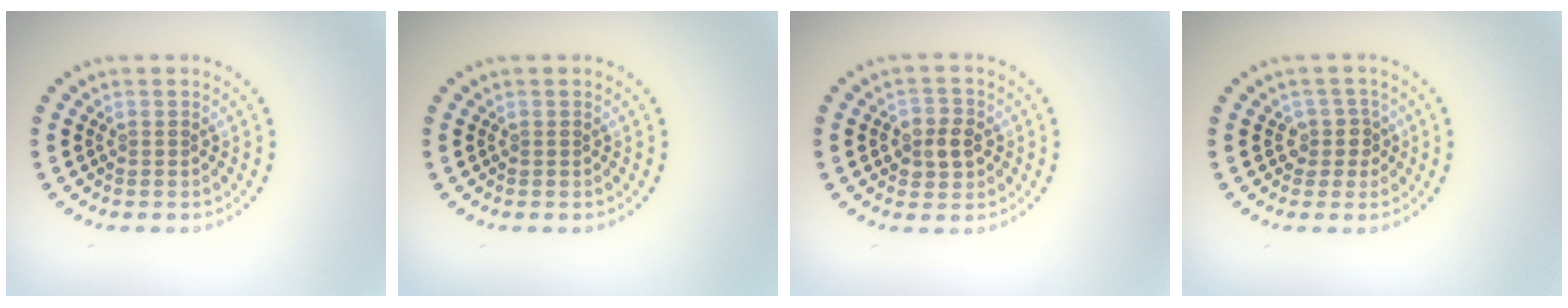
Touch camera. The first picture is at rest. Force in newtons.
{"total": 0.0}
{"total": 2.8, "press": 2.7, "slide": 0.5}
{"total": 1.8, "press": 1.4, "slide": 1.2}